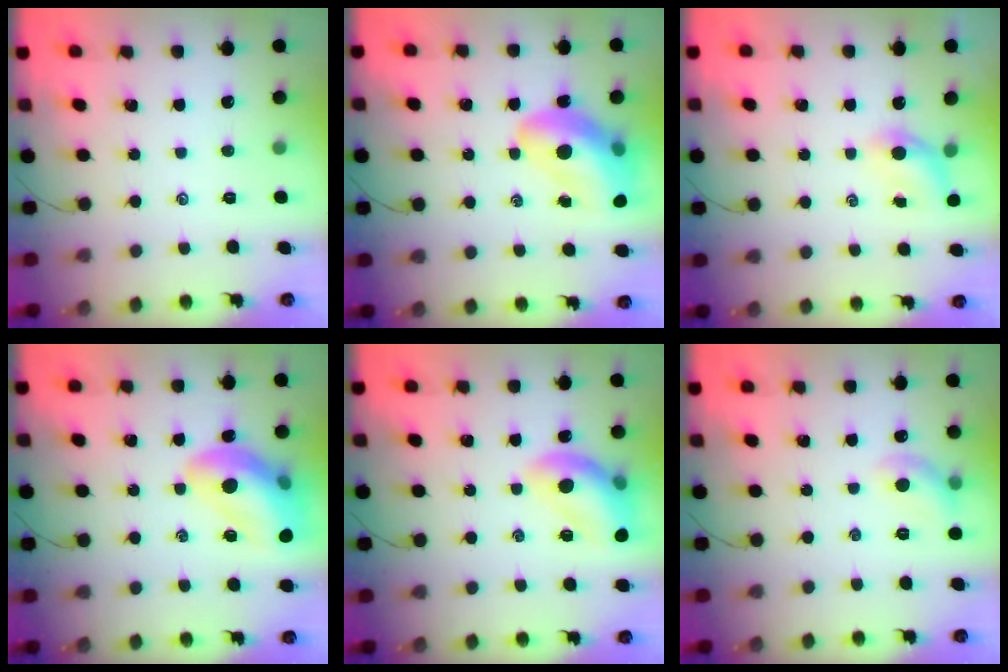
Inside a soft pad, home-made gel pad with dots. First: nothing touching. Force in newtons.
{"total": 17.0, "press": 16.4, "slide": 4.6}
{"total": 5.7, "press": 5.7, "slide": 0.7}
{"total": 18.7, "press": 18.5, "slide": 2.8}
{"total": 14.1, "press": 14.0, "slide": 1.7}
{"total": 6.8, "press": 6.7, "slide": 1.2}